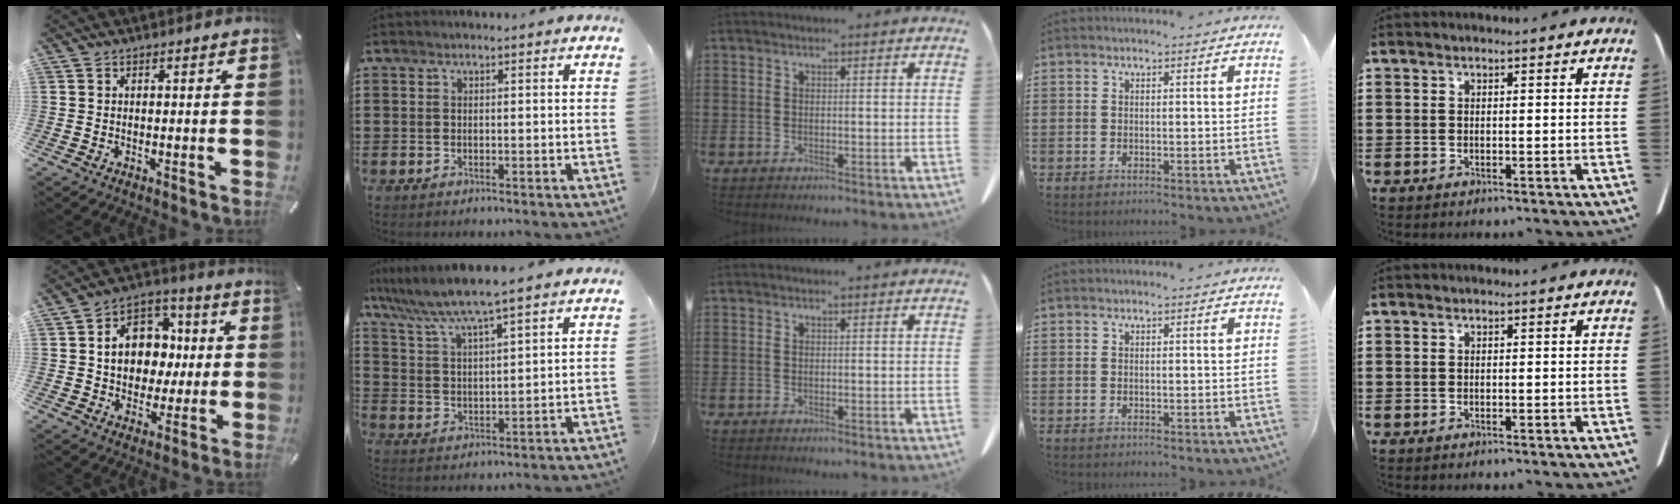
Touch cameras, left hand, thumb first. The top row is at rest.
{"thumb": {"total": 12.2, "force": [0.3, 10.5, 6.3], "torque": [-0.110, 0.013, 0.013]}, "index": {"total": 6.1, "force": [5.3, -0.3, 3.0], "torque": [-0.079, -0.027, 0.089]}}